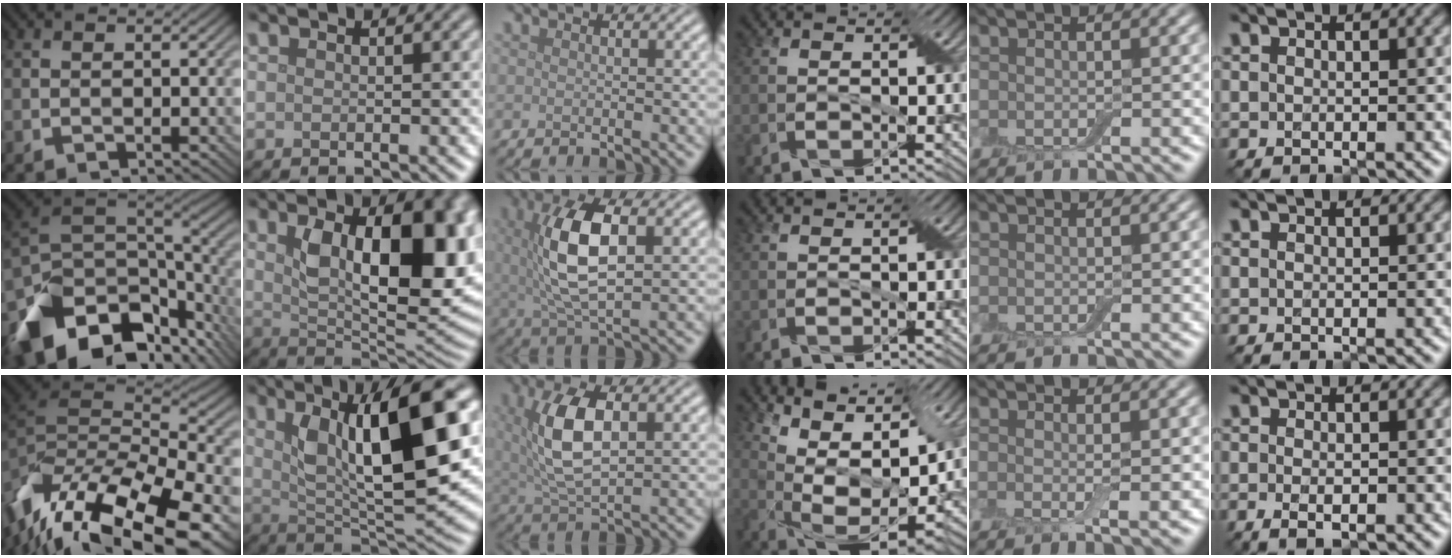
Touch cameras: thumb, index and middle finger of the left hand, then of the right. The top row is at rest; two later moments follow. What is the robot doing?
{"motion": "wrap", "object": "bandage"}